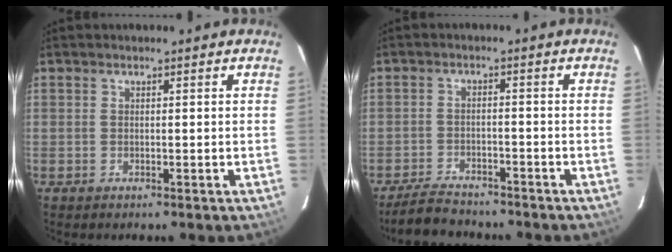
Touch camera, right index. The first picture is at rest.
{"total": 6.4, "force": [-5.7, 2.4, 1.6], "torque": [-0.057, 0.005, -0.092]}